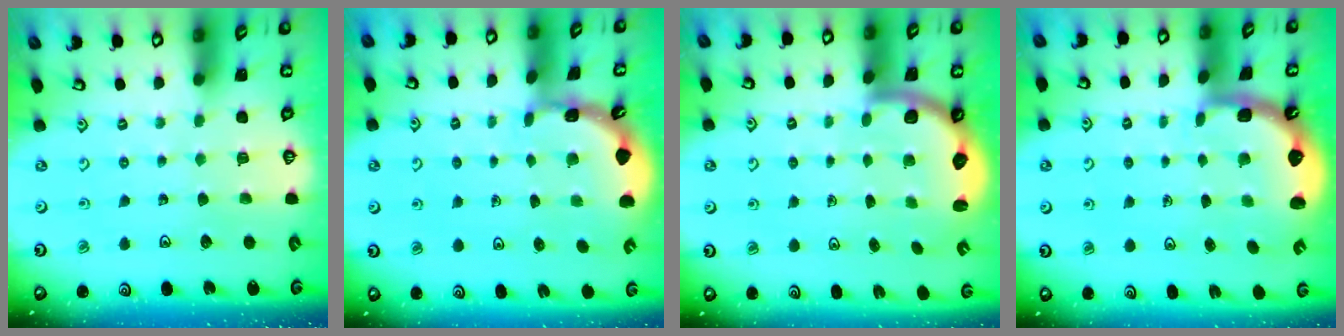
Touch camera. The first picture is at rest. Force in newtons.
{"total": 1.6, "press": 1.6, "slide": 0.1}
{"total": 2.8, "press": 2.2, "slide": 1.8}
{"total": 2.6, "press": 1.3, "slide": 2.2}